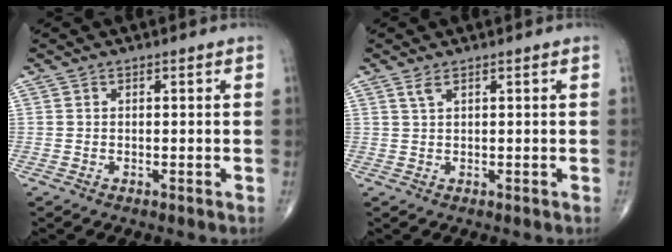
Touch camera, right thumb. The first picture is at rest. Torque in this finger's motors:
{"motor_torque": [-0.53, 0.29, 0.35, 0.21, -0.02]}